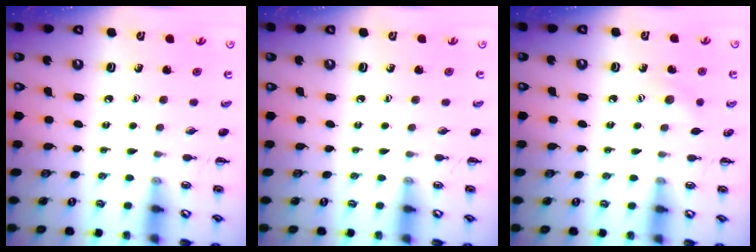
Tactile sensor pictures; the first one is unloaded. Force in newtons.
{"total": 0.0}
{"total": 5.5, "press": 5.3, "slide": 1.4}